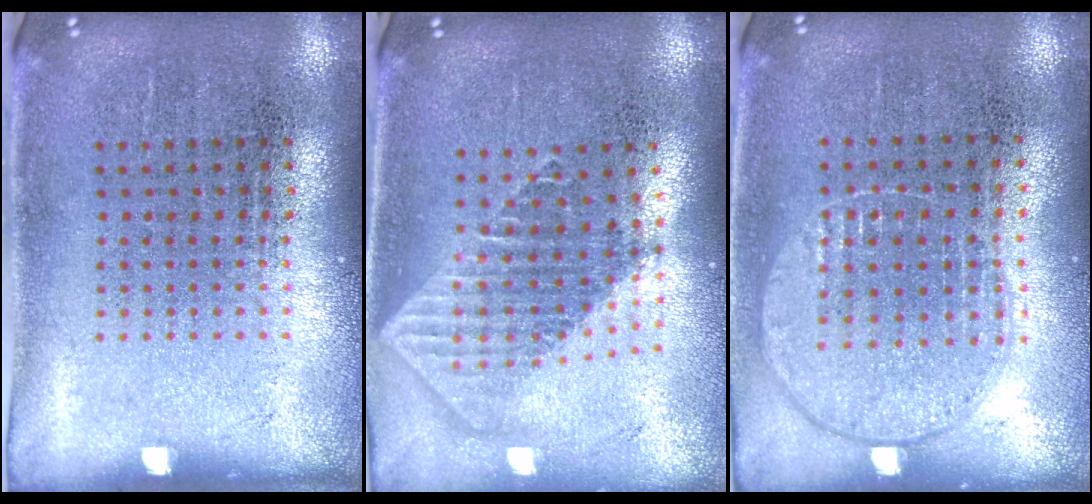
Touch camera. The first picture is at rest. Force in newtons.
{"total": 1.8, "press": 1.5, "slide": 1.0}
{"total": 1.0, "press": 0.9, "slide": 0.4}